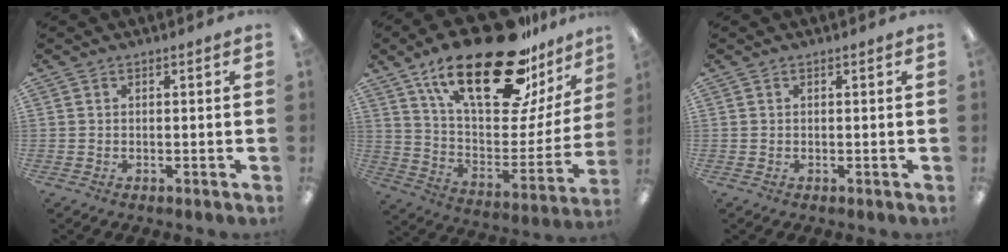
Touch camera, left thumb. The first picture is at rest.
{"total": 30.5, "force": [19.2, 11.8, 20.6], "torque": [-0.318, -0.112, 0.324]}
{"total": 0.0}